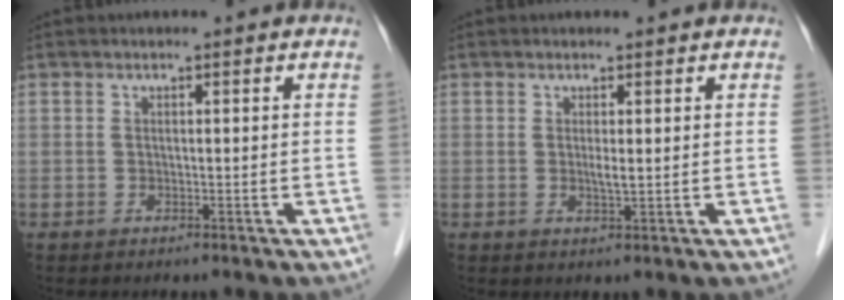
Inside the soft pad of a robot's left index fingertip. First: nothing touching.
{"total": 1.3, "force": [0.2, 0.1, 1.2], "torque": [-0.028, -0.004, 0.005]}